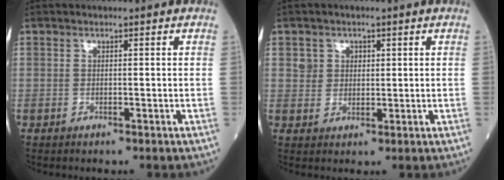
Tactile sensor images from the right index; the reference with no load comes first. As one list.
[{"total": 2.8, "force": [1.0, 2.6, 0.4], "torque": [-0.003, 0.006, 0.017]}]